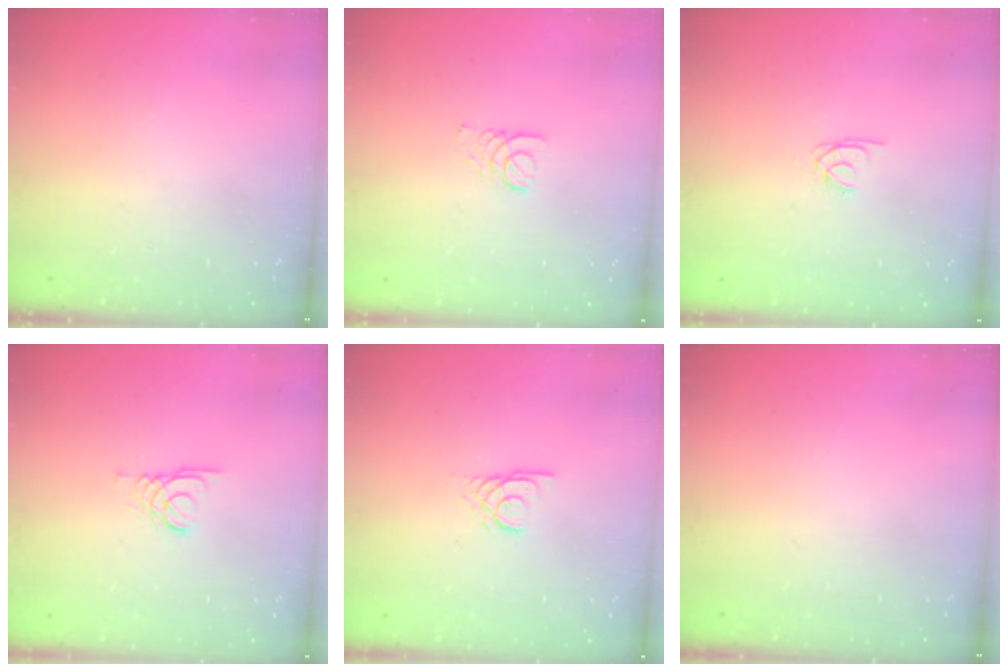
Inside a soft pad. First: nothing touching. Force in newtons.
{"total": 2.1, "press": 2.1, "slide": 0.2}
{"total": 1.4, "press": 1.4, "slide": 0.2}
{"total": 1.4, "press": 1.4, "slide": 0.2}
{"total": 2.3, "press": 2.3, "slide": 0.2}
{"total": 0.0}